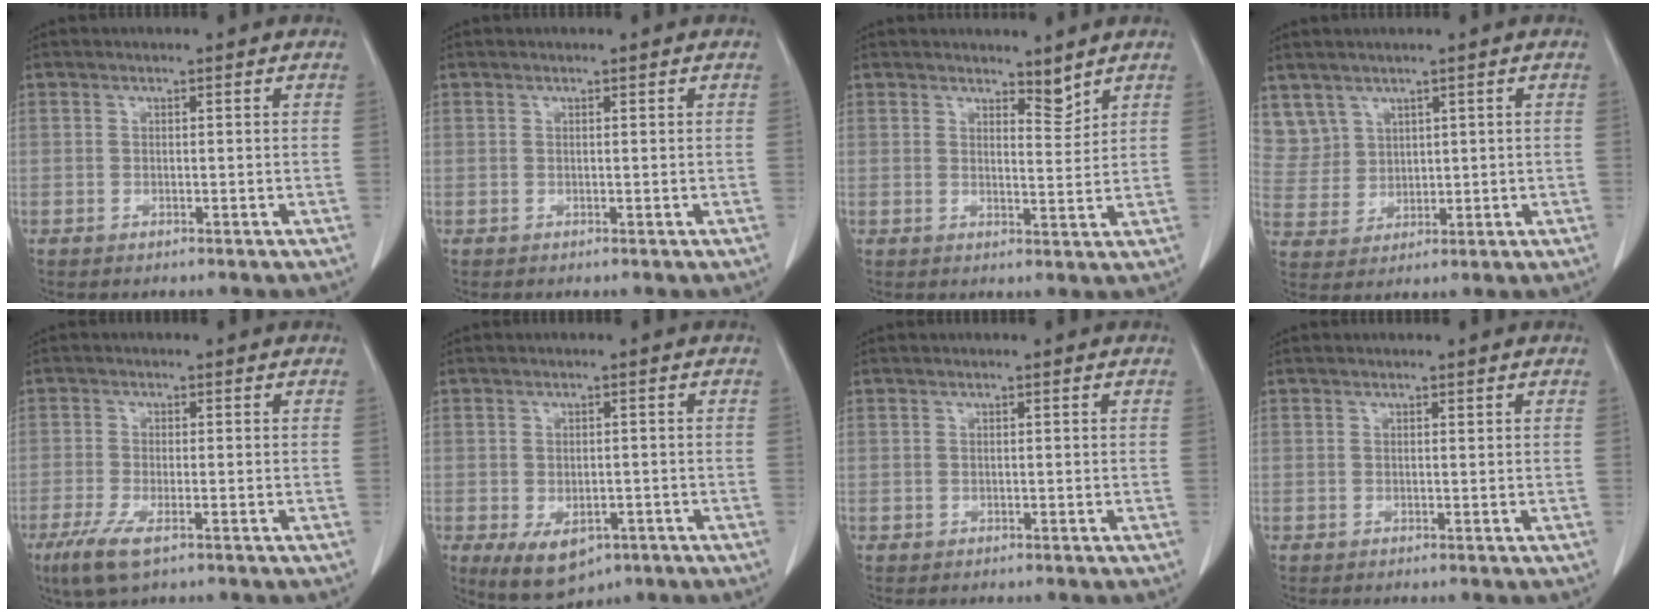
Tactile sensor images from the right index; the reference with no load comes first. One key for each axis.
{"total": 0.0}
{"total": 2.7, "fx": 2.5, "fy": 0.7, "fz": 0.8, "tx": -0.010, "ty": -0.010, "tz": 0.041}
{"total": 6.6, "fx": 4.1, "fy": 5.1, "fz": 0.0, "tx": -0.003, "ty": 0.012, "tz": 0.099}
{"total": 5.8, "fx": -3.4, "fy": 1.3, "fz": 4.5, "tx": -0.098, "ty": -0.017, "tz": -0.061}
{"total": 8.1, "fx": -4.3, "fy": 4.7, "fz": 5.0, "tx": -0.079, "ty": -0.008, "tz": -0.054}
{"total": 0.0}
{"total": 0.0}